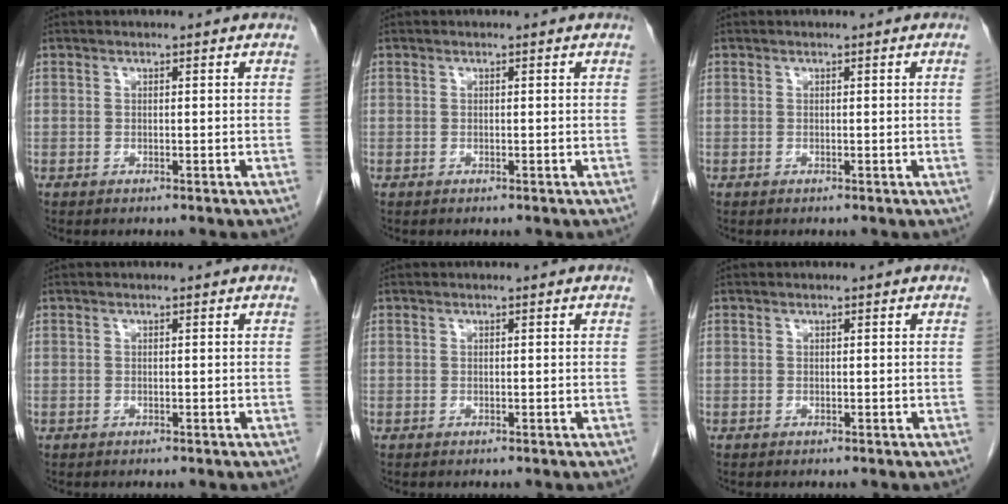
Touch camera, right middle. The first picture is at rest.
{"total": 0.0}
{"total": 0.7, "force": [0.0, 0.2, -0.6], "torque": [0.006, 0.003, -0.001]}
{"total": 0.0}
{"total": 0.0}
{"total": 0.0}